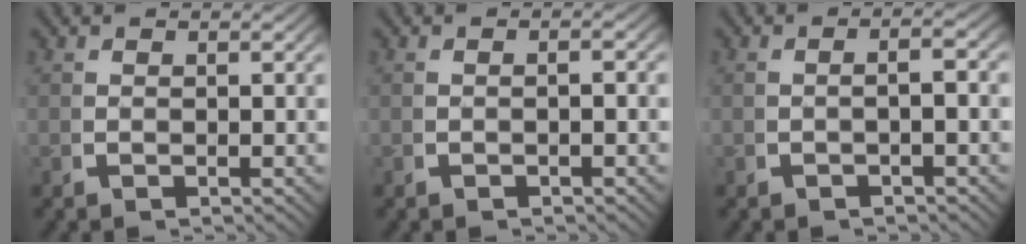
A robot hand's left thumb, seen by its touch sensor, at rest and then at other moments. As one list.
[{"total": 0.9, "force": [-0.6, 0.1, 0.7], "torque": [-0.011, 0.005, -0.011]}, {"total": 1.9, "force": [-0.8, 0.2, 1.7], "torque": [-0.033, 0.006, -0.010]}]